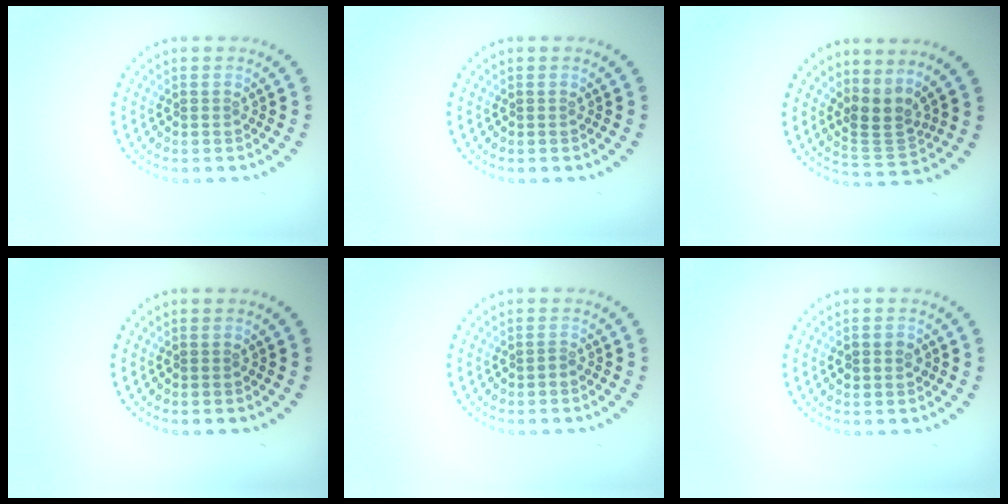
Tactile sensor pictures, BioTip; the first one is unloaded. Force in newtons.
{"total": 0.0}
{"total": 2.8, "press": 2.1, "slide": 2.0}
{"total": 0.0}
{"total": 0.5, "press": 0.1, "slide": 0.5}
{"total": 2.0, "press": 2.0, "slide": 0.1}